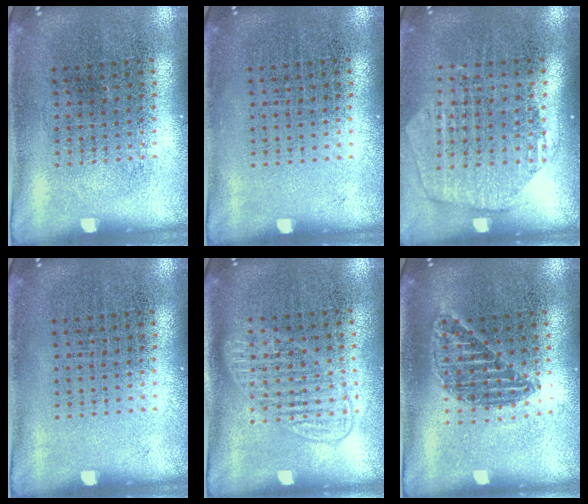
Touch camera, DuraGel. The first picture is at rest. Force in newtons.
{"total": 0.0}
{"total": 1.7, "press": 1.5, "slide": 0.8}
{"total": 0.0}
{"total": 1.4, "press": 1.3, "slide": 0.4}
{"total": 1.2, "press": 1.1, "slide": 0.5}